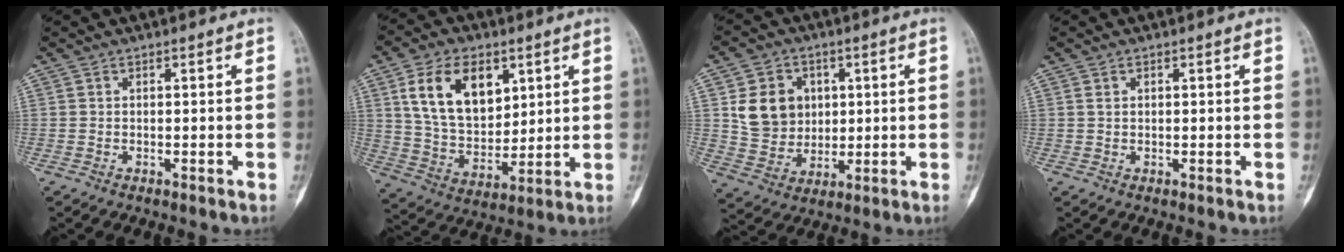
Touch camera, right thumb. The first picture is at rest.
{"total": 16.1, "force": [6.3, 10.0, 10.9], "torque": [-0.164, -0.026, 0.128]}
{"total": 11.2, "force": [2.5, 9.6, 5.3], "torque": [-0.054, -0.007, 0.055]}
{"total": 1.0, "force": [0.5, 0.6, 0.6], "torque": [-0.012, 0.001, 0.010]}